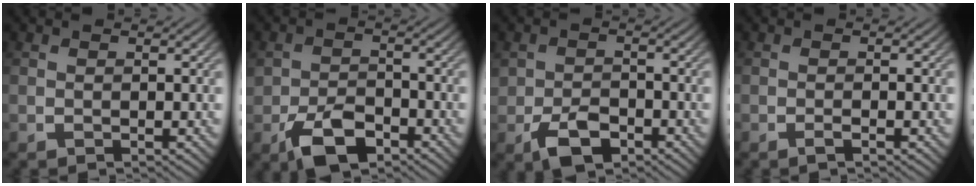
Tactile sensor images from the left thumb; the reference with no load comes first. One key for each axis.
{"total": 6.5, "fx": -3.7, "fy": 3.7, "fz": 3.9, "tx": -0.075, "ty": -0.005, "tz": -0.072}
{"total": 4.9, "fx": -2.7, "fy": 3.0, "fz": 2.8, "tx": -0.056, "ty": -0.009, "tz": -0.052}
{"total": 0.9, "fx": -0.6, "fy": 0.1, "fz": 0.7, "tx": -0.013, "ty": 0.002, "tz": -0.012}